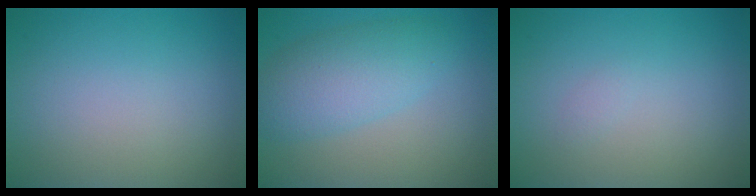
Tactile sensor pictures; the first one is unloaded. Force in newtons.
{"total": 4.9, "press": 4.9, "slide": 0.2}
{"total": 0.5, "press": 0.5, "slide": 0.0}